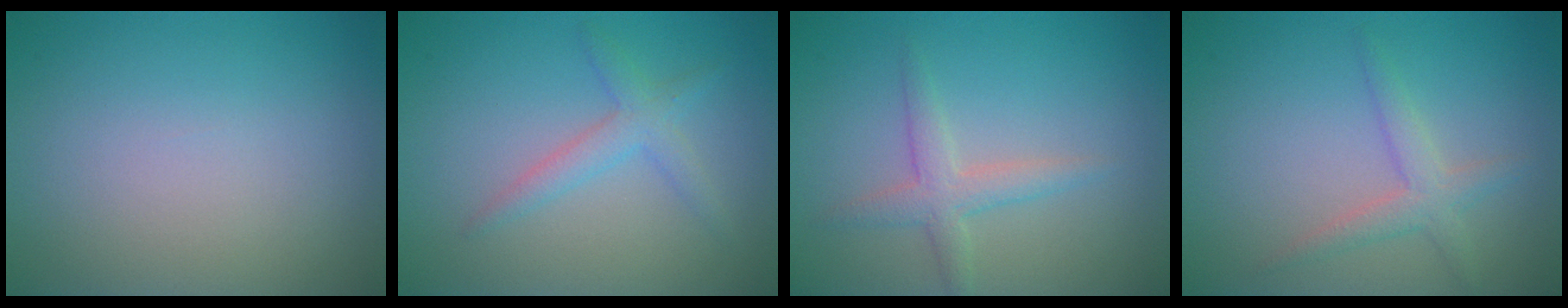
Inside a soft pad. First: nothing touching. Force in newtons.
{"total": 2.3, "press": 2.3, "slide": 0.1}
{"total": 2.4, "press": 2.4, "slide": 0.1}
{"total": 2.2, "press": 2.2, "slide": 0.1}